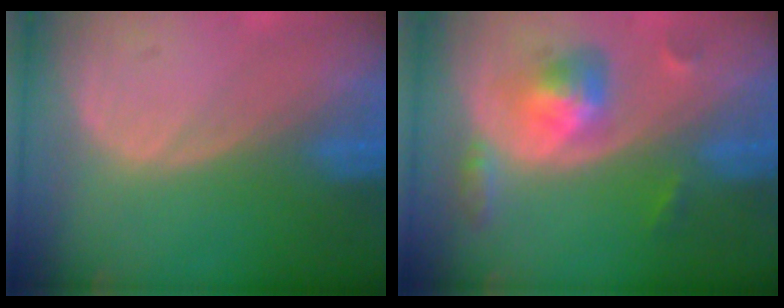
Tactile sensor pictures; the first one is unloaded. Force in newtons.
{"total": 6.0, "press": 5.3, "slide": 2.7}